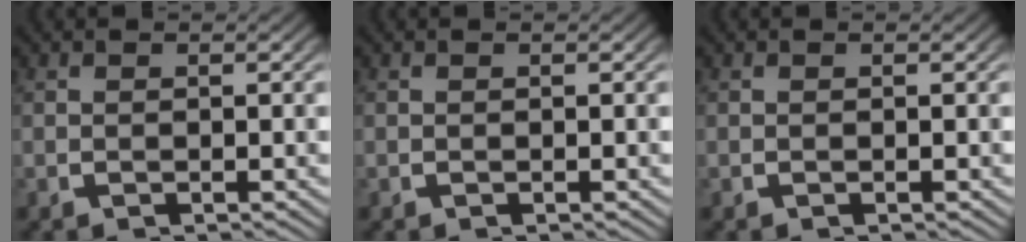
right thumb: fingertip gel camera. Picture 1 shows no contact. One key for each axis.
{"total": 0.0}
{"total": 0.0}